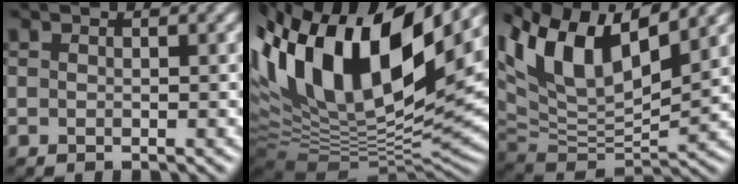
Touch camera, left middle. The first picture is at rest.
{"total": 17.2, "force": [6.9, 7.2, 14.0], "torque": [-0.274, 0.020, 0.113]}
{"total": 10.9, "force": [5.5, 4.2, 8.4], "torque": [-0.175, 0.016, 0.099]}